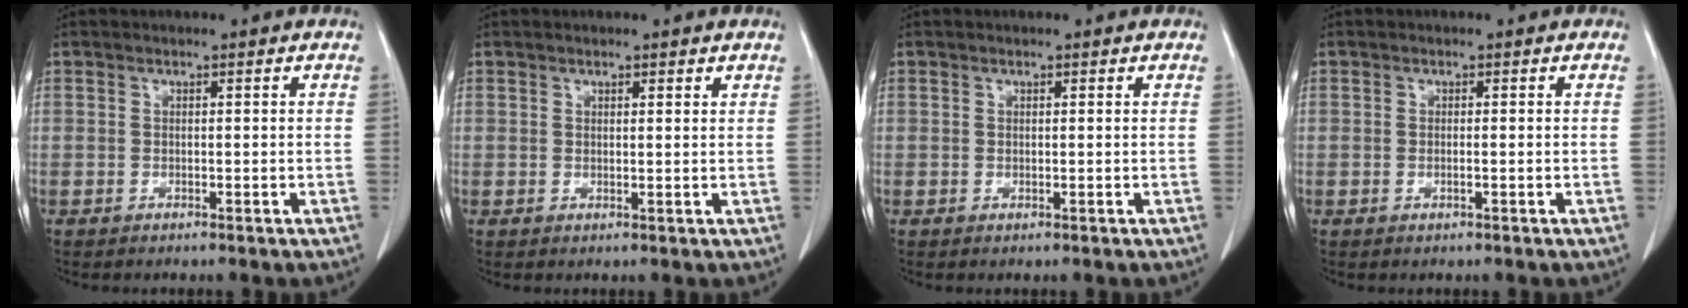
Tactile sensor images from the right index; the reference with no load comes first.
{"total": 1.3, "force": [1.1, 0.2, 0.7], "torque": [-0.011, -0.004, 0.016]}
{"total": 0.0}
{"total": 0.7, "force": [-0.2, 0.0, 0.6], "torque": [-0.014, -0.001, -0.002]}